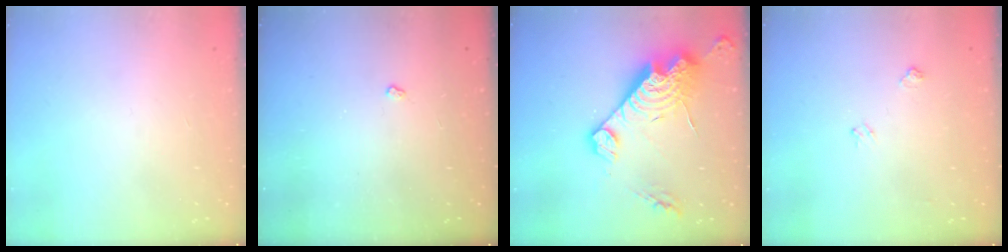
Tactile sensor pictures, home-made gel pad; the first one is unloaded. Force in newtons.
{"total": 2.5, "press": 2.4, "slide": 0.5}
{"total": 19.8, "press": 19.7, "slide": 1.8}
{"total": 3.3, "press": 3.2, "slide": 0.5}